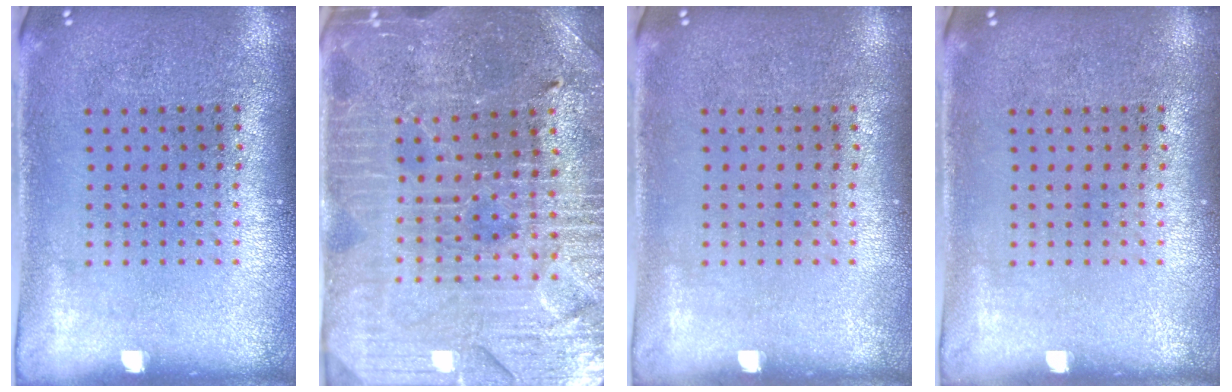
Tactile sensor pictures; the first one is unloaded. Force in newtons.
{"total": 3.5, "press": 3.5, "slide": 0.7}
{"total": 0.0}
{"total": 0.0}